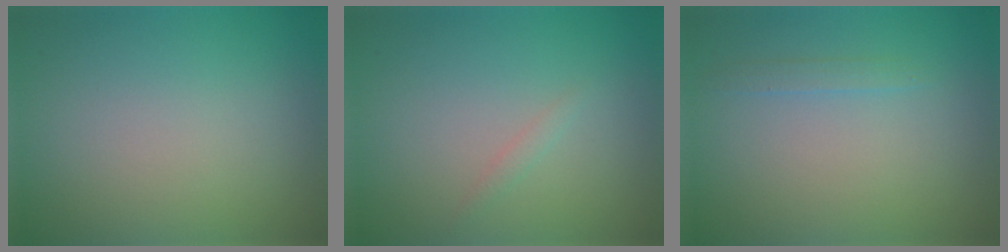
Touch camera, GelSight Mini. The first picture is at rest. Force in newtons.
{"total": 0.7, "press": 0.7, "slide": 0.1}
{"total": 0.9, "press": 0.9, "slide": 0.1}